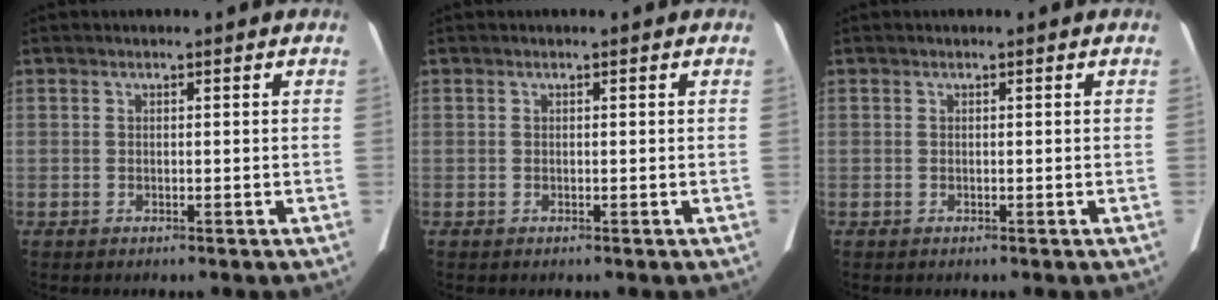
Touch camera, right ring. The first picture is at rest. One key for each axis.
{"total": 0.0}
{"total": 0.0}